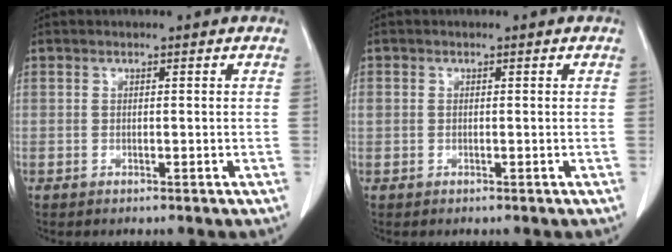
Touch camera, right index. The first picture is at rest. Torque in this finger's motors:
{"motor_torque": [0.08, 0.17, 0.09, 0.01]}